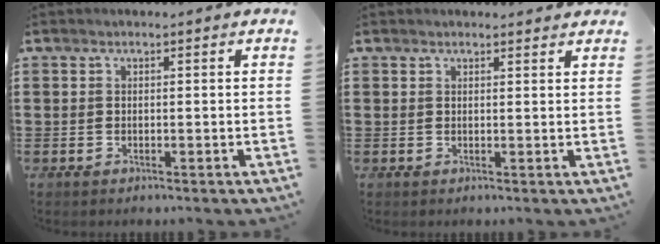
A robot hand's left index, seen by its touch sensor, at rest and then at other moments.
{"total": 1.3, "force": [1.3, 0.1, 0.2], "torque": [-0.006, 0.001, 0.026]}